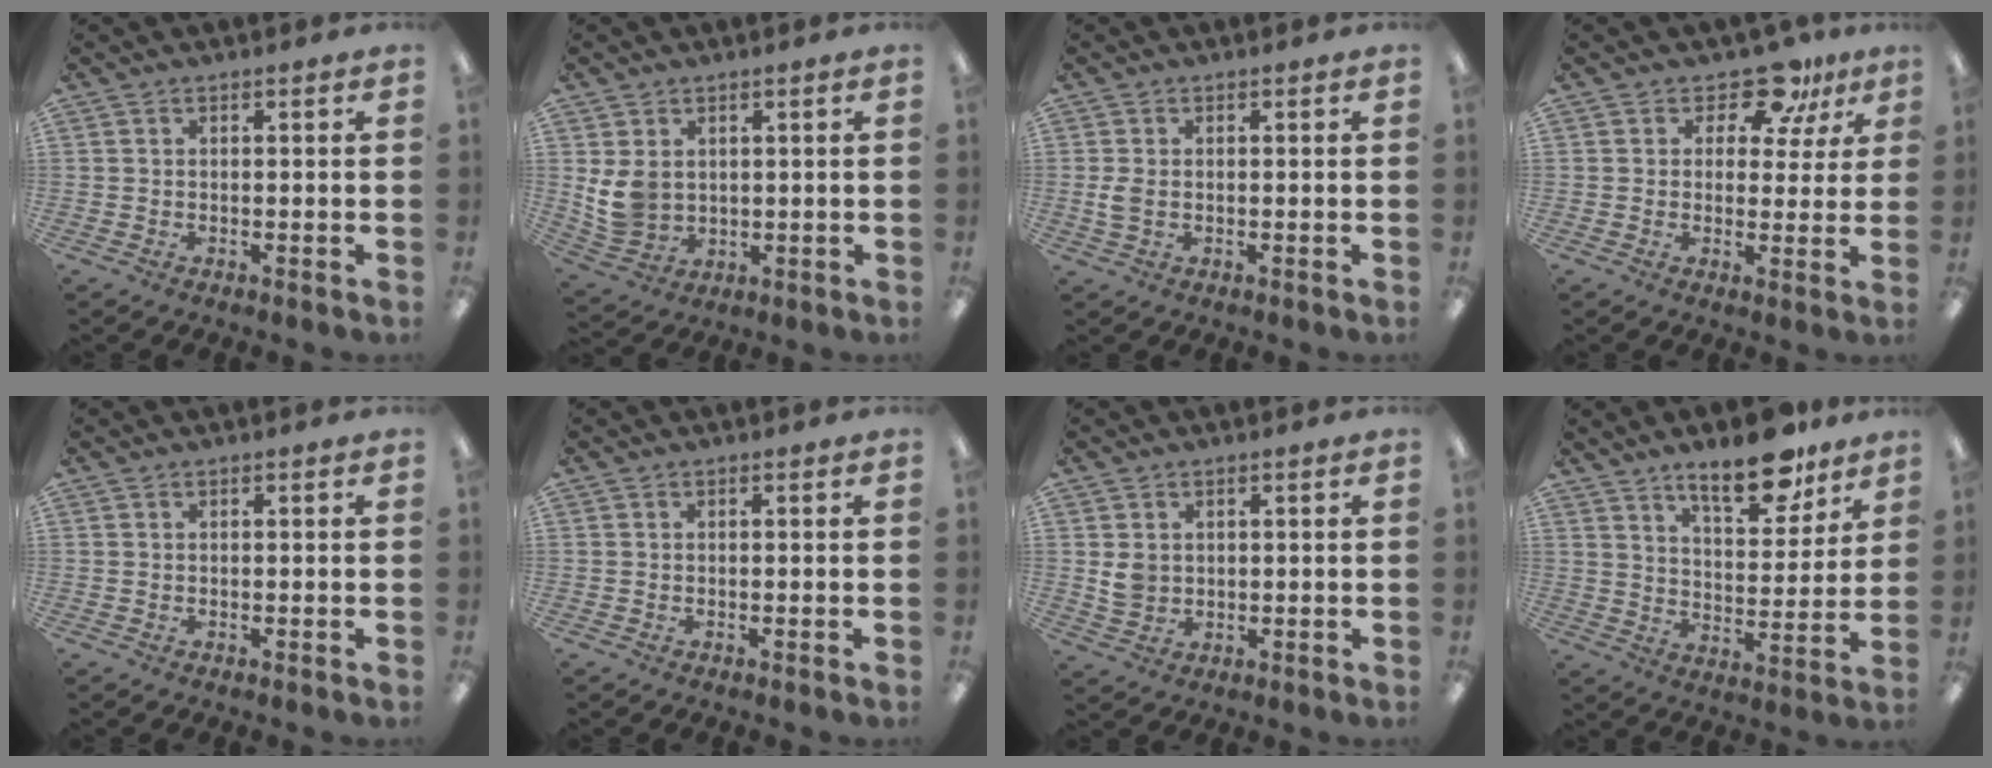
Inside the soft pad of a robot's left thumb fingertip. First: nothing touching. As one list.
[{"total": 6.8, "force": [1.9, 5.3, 3.7], "torque": [-0.096, -0.001, 0.041]}, {"total": 2.8, "force": [-0.1, 1.7, 2.3], "torque": [-0.050, 0.002, -0.004]}, {"total": 10.0, "force": [6.9, 5.3, 5.0], "torque": [-0.066, -0.039, 0.122]}, {"total": 0.0}, {"total": 0.0}, {"total": 3.8, "force": [1.0, 3.2, 1.7], "torque": [-0.026, 0.000, 0.019]}, {"total": 13.9, "force": [10.6, 5.0, 7.4], "torque": [-0.100, -0.060, 0.180]}]